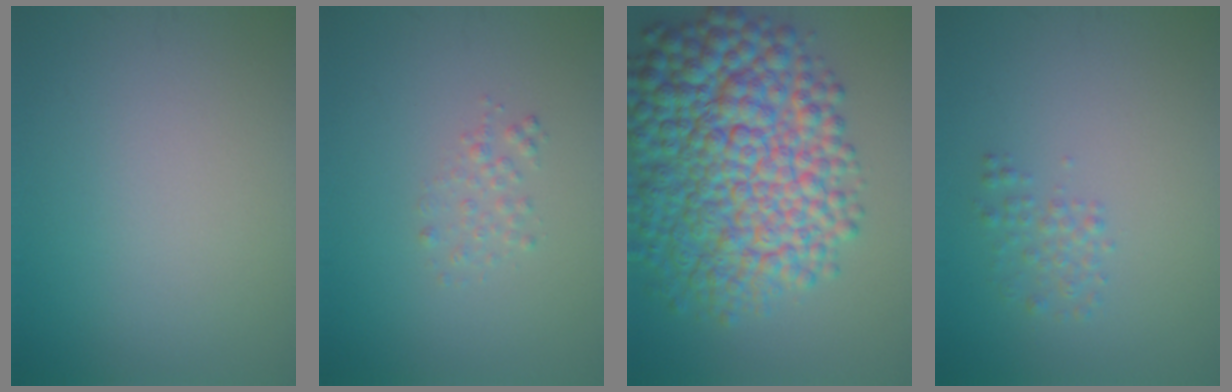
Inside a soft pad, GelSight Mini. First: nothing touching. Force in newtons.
{"total": 1.2, "press": 1.2, "slide": 0.0}
{"total": 13.2, "press": 13.2, "slide": 0.2}
{"total": 1.5, "press": 1.5, "slide": 0.1}